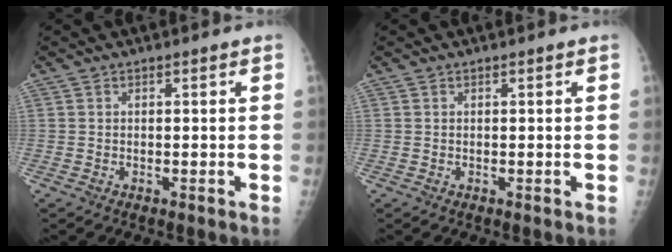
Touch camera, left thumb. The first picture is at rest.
{"total": 0.0}